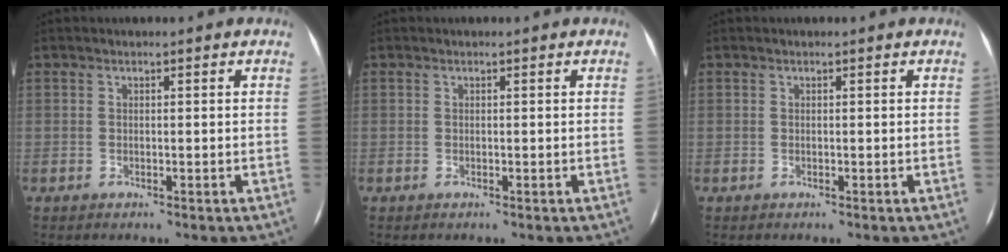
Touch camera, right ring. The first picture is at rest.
{"total": 0.0}
{"total": 0.0}